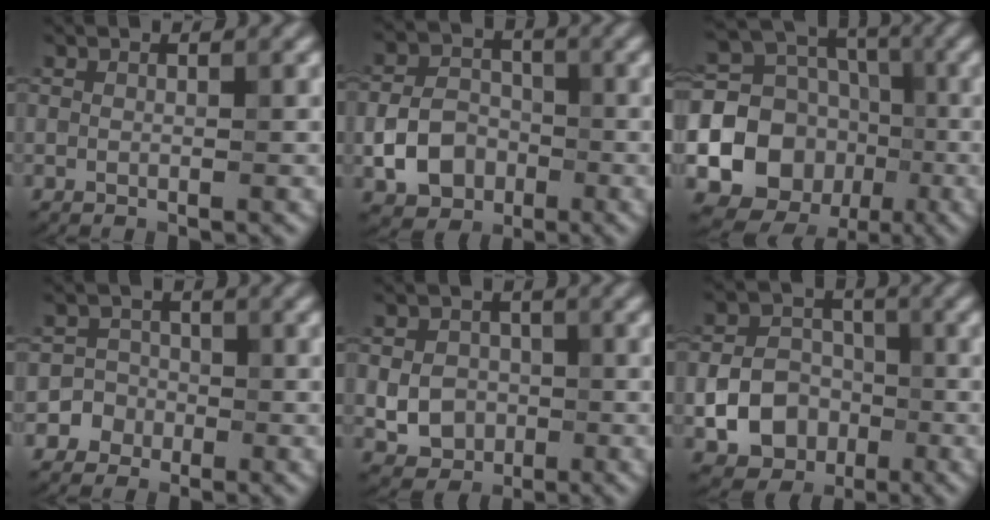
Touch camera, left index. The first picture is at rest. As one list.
[{"total": 4.8, "force": [-1.5, 3.8, 2.5], "torque": [-0.040, 0.001, -0.030]}, {"total": 15.3, "force": [-3.0, 14.0, 5.4], "torque": [-0.124, -0.014, -0.067]}, {"total": 2.9, "force": [-1.3, 2.6, 0.0], "torque": [0.039, 0.002, -0.030]}, {"total": 3.8, "force": [-0.6, 3.2, 1.9], "torque": [-0.028, -0.002, -0.013]}, {"total": 6.4, "force": [-1.8, 5.3, 3.1], "torque": [-0.032, -0.007, -0.042]}]